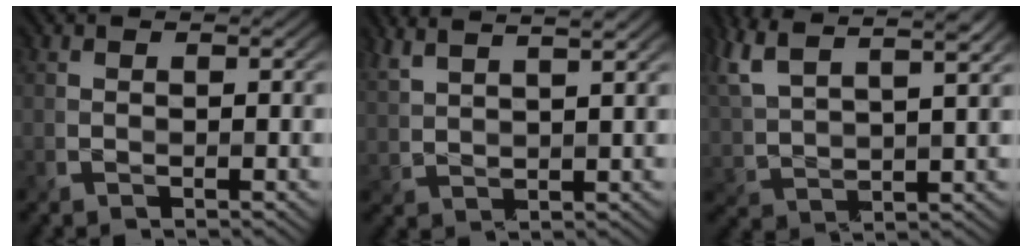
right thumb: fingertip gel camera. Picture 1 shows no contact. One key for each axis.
{"total": 6.1, "fx": 5.0, "fy": 1.1, "fz": 3.4, "tx": -0.066, "ty": 0.019, "tz": 0.073}
{"total": 11.0, "fx": 7.7, "fy": 3.2, "fz": 7.3, "tx": -0.189, "ty": 0.025, "tz": 0.140}